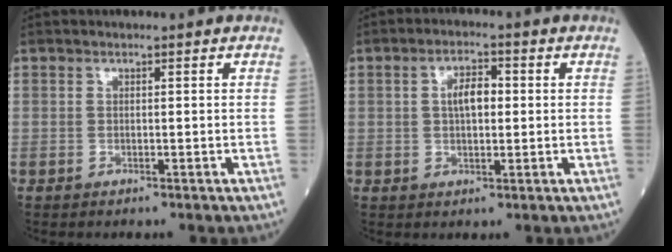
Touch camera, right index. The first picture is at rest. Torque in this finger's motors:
{"motor_torque": [0.45, 0.34, 0.09, 0.06]}